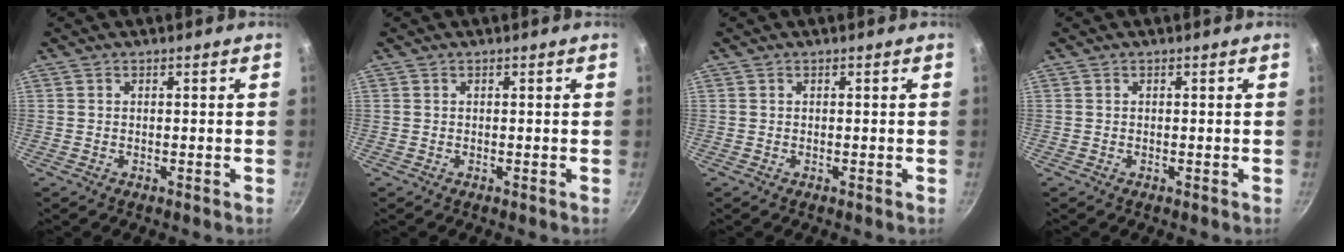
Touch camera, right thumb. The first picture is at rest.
{"total": 0.0}
{"total": 0.0}
{"total": 0.0}